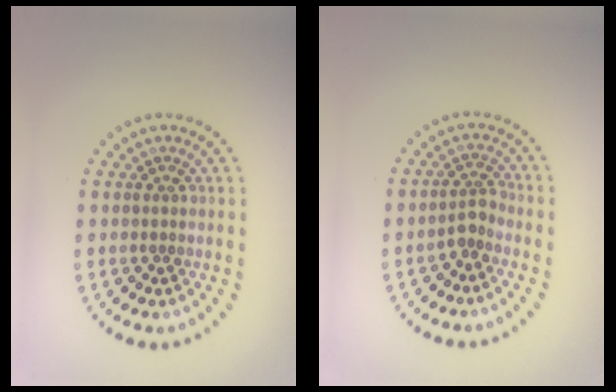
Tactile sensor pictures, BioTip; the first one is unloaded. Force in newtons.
{"total": 1.8, "press": 1.3, "slide": 1.3}